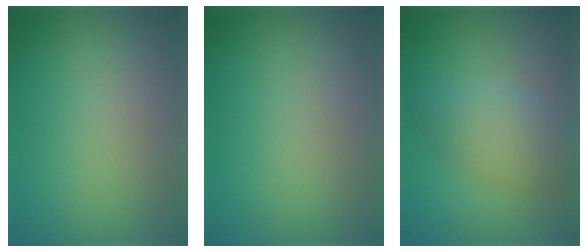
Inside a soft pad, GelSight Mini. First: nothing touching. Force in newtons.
{"total": 0.0}
{"total": 4.2, "press": 4.2, "slide": 0.1}